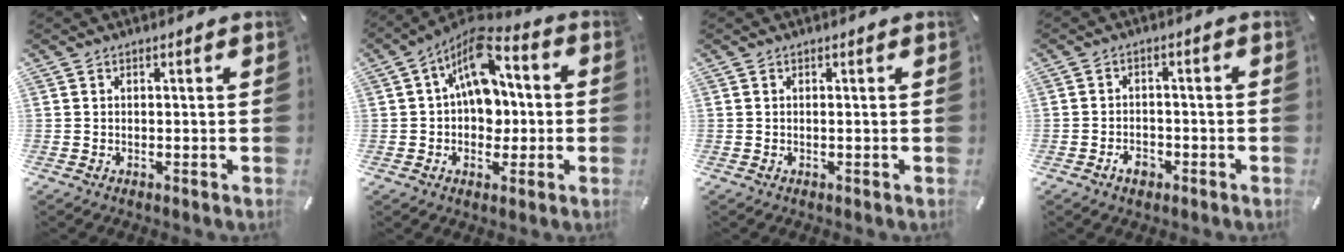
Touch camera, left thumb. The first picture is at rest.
{"total": 13.3, "force": [2.8, 9.3, 9.1], "torque": [-0.150, -0.023, 0.052]}
{"total": 0.0}
{"total": 3.8, "force": [-2.3, 2.6, 1.6], "torque": [-0.033, 0.008, -0.043]}